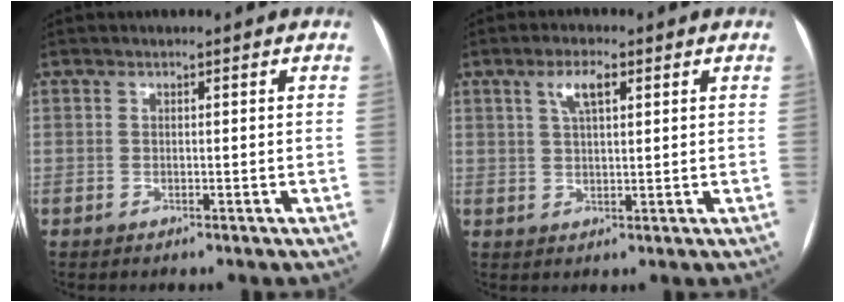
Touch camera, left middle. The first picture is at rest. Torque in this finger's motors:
{"motor_torque": [0.12, -0.12, 0.05, 0.01]}